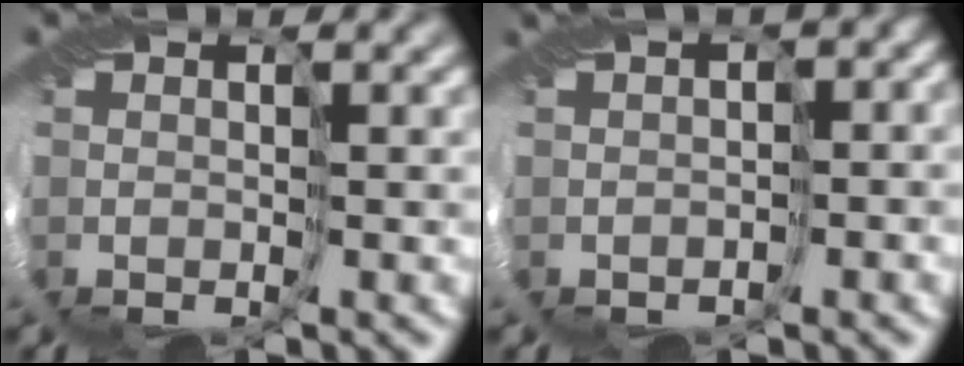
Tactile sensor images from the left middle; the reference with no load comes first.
{"total": 4.6, "force": [0.9, 2.5, 3.8], "torque": [-0.051, 0.020, 0.017]}